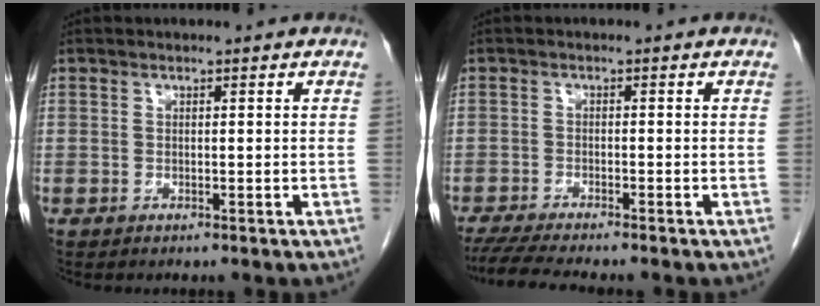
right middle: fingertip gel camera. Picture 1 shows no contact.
{"total": 6.6, "force": [-5.8, -0.2, 3.2], "torque": [-0.051, -0.019, -0.098]}